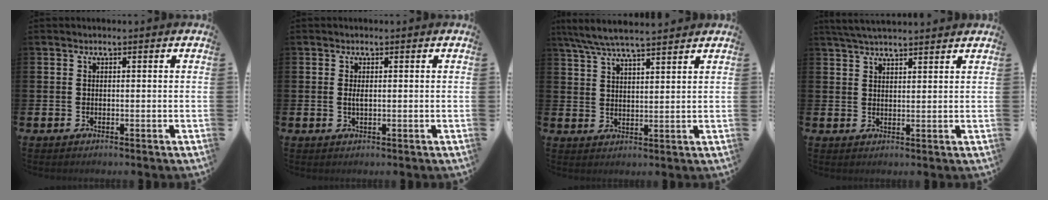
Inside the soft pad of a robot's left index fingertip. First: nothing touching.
{"total": 1.0, "force": [0.2, 0.3, 1.0], "torque": [-0.015, 0.000, 0.001]}
{"total": 6.3, "force": [5.9, 0.6, 2.4], "torque": [-0.061, -0.021, 0.106]}
{"total": 3.7, "force": [3.6, 0.3, 1.0], "torque": [-0.025, -0.011, 0.066]}